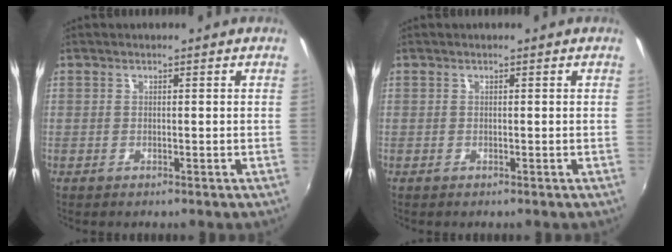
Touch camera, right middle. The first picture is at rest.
{"total": 0.0}